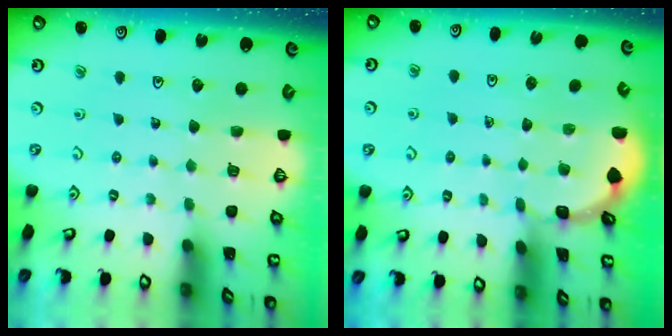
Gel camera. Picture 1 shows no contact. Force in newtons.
{"total": 2.4, "press": 2.4, "slide": 0.3}